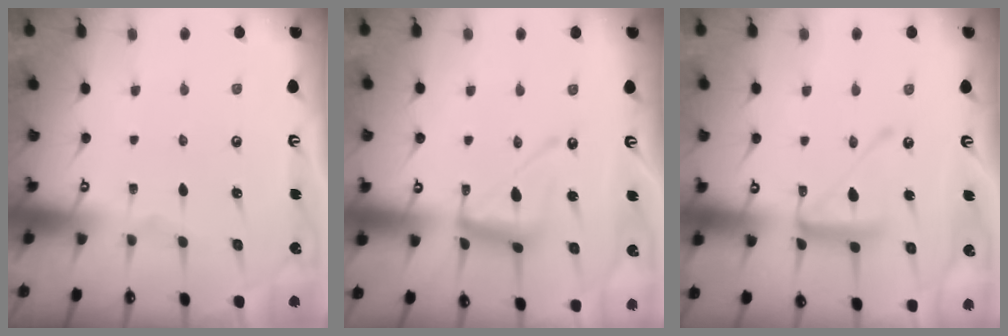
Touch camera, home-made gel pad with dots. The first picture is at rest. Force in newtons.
{"total": 13.2, "press": 13.2, "slide": 1.0}
{"total": 15.9, "press": 15.8, "slide": 1.4}